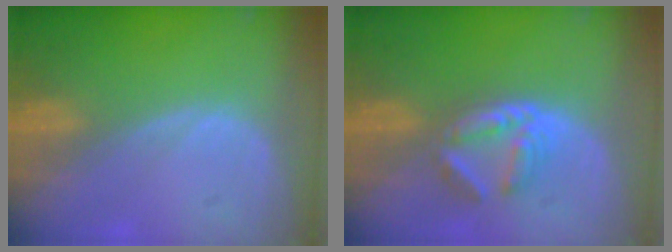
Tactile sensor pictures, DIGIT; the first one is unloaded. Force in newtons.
{"total": 6.0, "press": 5.2, "slide": 3.1}